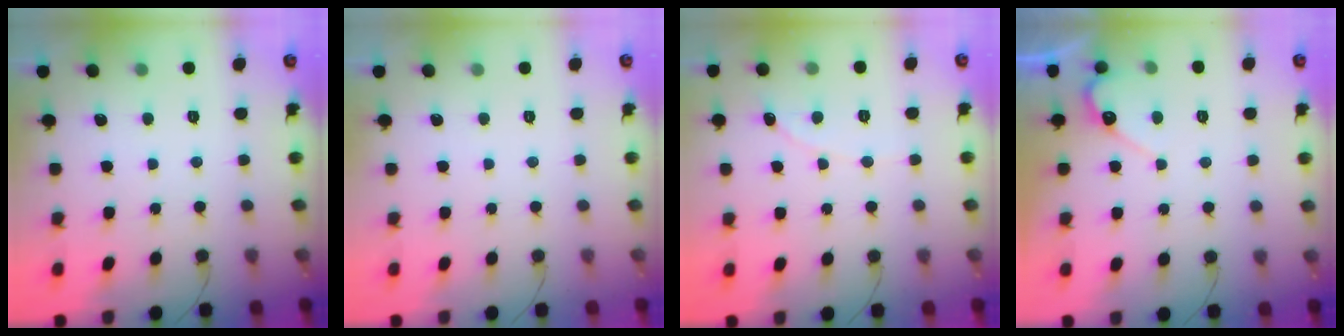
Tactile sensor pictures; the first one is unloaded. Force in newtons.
{"total": 0.0}
{"total": 0.7, "press": 0.7, "slide": 0.0}
{"total": 6.7, "press": 6.7, "slide": 0.5}